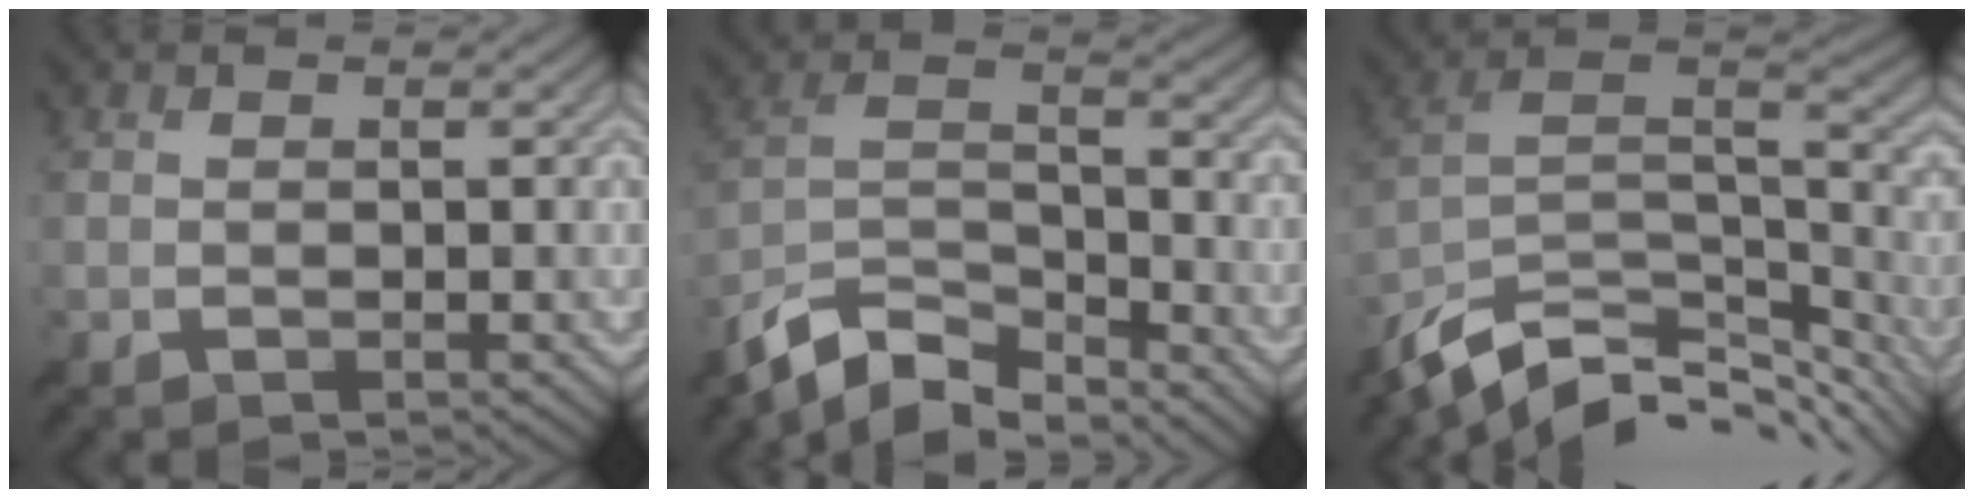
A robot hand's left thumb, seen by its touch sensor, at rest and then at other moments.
{"total": 10.3, "force": [-8.8, 3.0, 4.5], "torque": [-0.095, 0.001, -0.179]}
{"total": 13.7, "force": [-9.2, 6.0, 8.2], "torque": [-0.204, -0.009, -0.152]}